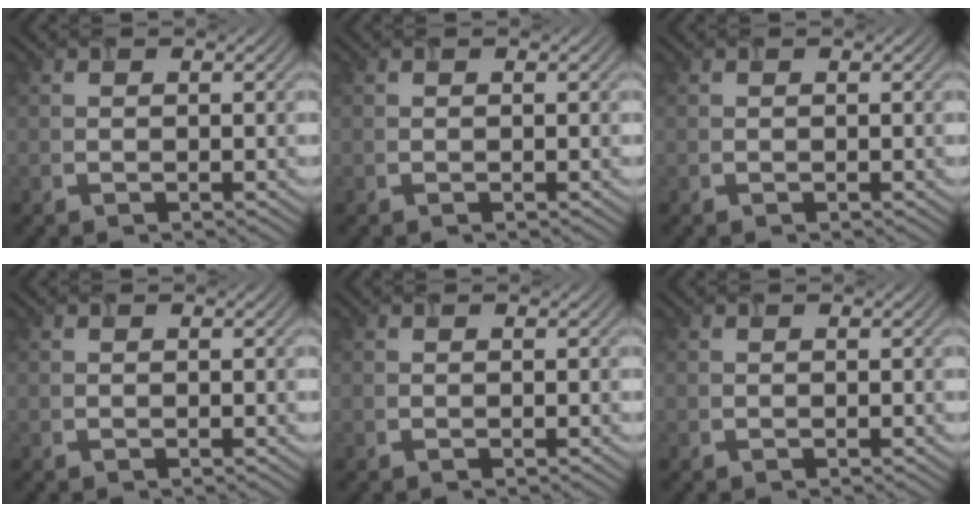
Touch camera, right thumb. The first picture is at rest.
{"total": 0.0}
{"total": 0.0}
{"total": 0.0}
{"total": 0.0}
{"total": 0.0}